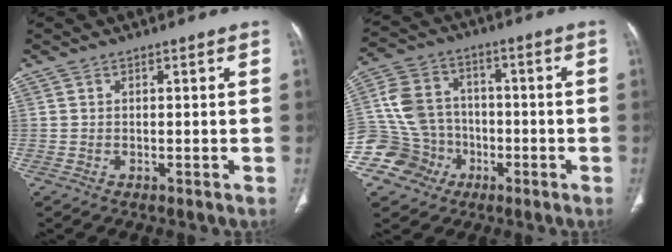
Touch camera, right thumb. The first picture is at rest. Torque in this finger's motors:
{"motor_torque": [1.25, 2.25, 1.07, -0.47, 0.04]}